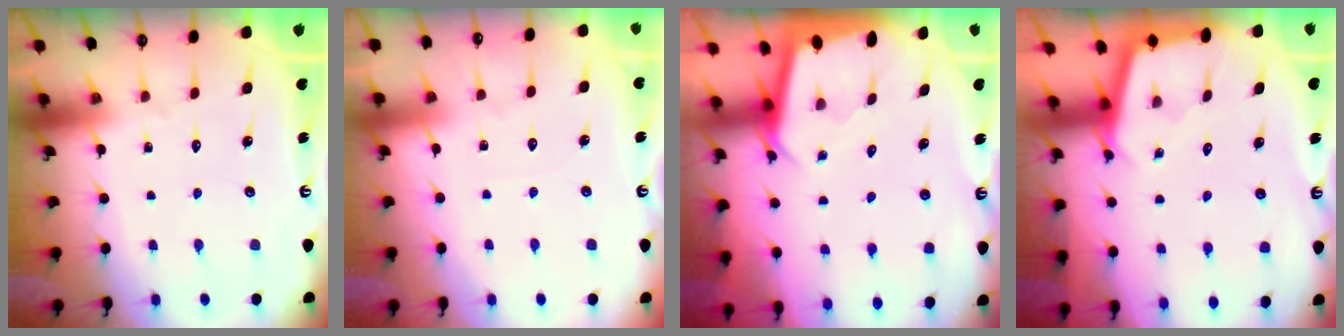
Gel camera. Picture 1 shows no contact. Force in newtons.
{"total": 1.5, "press": 1.4, "slide": 0.2}
{"total": 2.1, "press": 2.1, "slide": 0.0}
{"total": 2.2, "press": 2.2, "slide": 0.1}